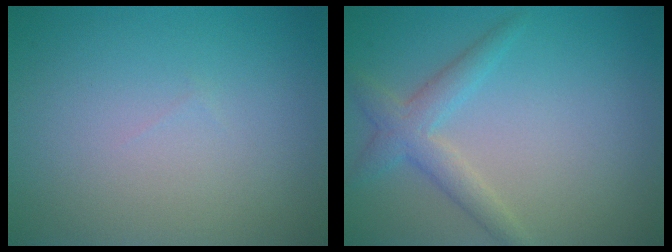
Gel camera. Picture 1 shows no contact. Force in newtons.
{"total": 2.8, "press": 2.8, "slide": 0.1}